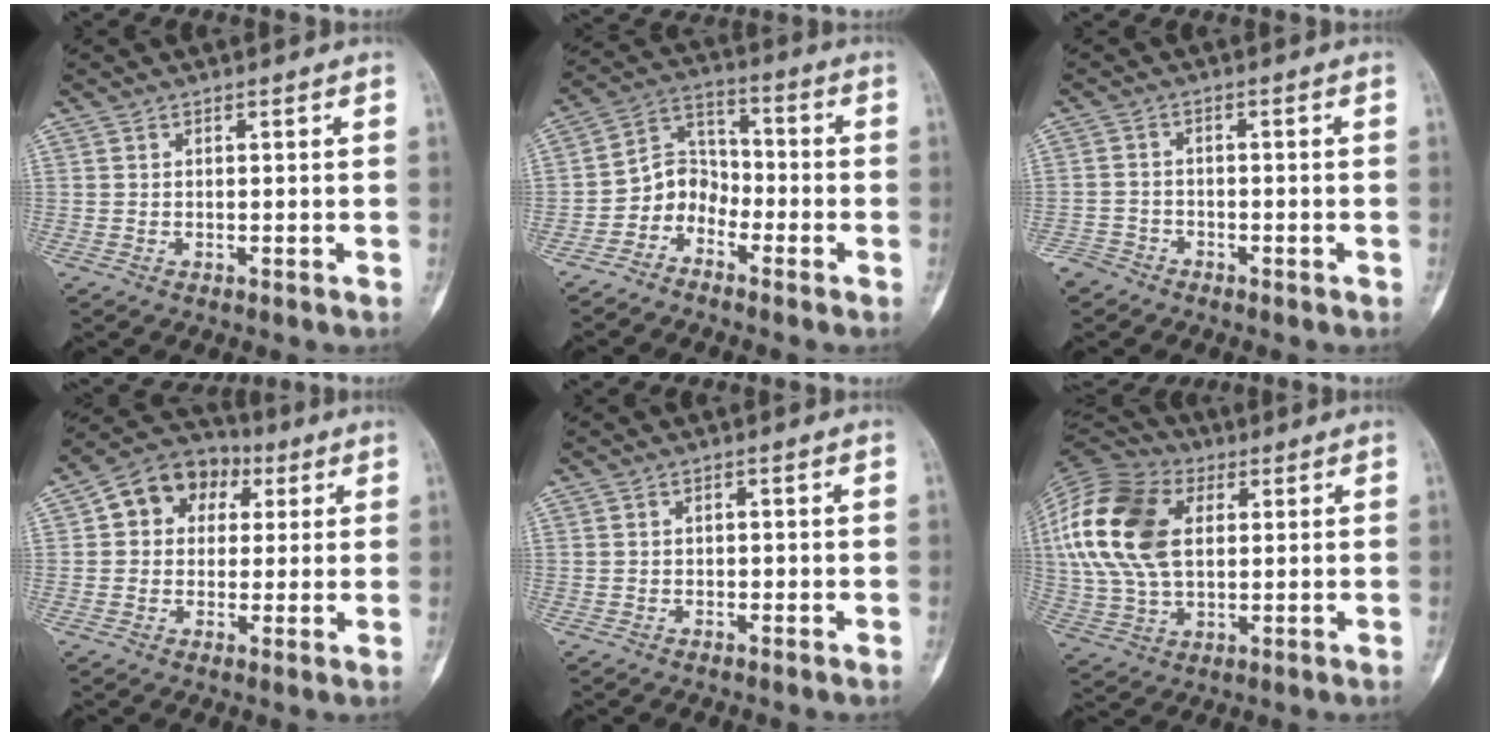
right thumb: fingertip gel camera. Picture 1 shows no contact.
{"total": 7.1, "force": [-4.1, 5.5, 1.9], "torque": [-0.004, 0.063, -0.092]}
{"total": 3.8, "force": [-3.0, 2.3, 0.2], "torque": [0.005, 0.010, -0.062]}
{"total": 11.3, "force": [3.0, 9.2, 5.7], "torque": [-0.052, 0.016, 0.036]}
{"total": 0.6, "force": [-0.4, 0.4, -0.1], "torque": [0.006, 0.003, -0.013]}
{"total": 19.9, "force": [4.0, 12.8, 14.6], "torque": [-0.302, 0.006, 0.069]}